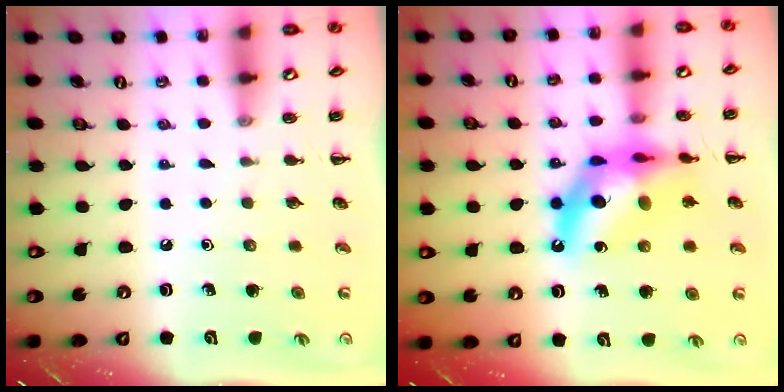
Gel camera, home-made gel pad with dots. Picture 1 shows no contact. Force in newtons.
{"total": 16.4, "press": 15.9, "slide": 4.0}